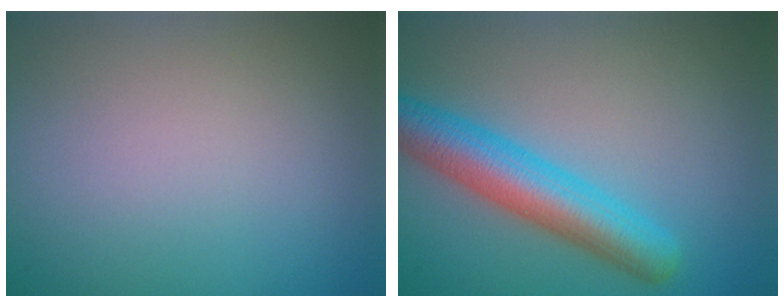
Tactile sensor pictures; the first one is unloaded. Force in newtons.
{"total": 5.7, "press": 5.7, "slide": 0.2}